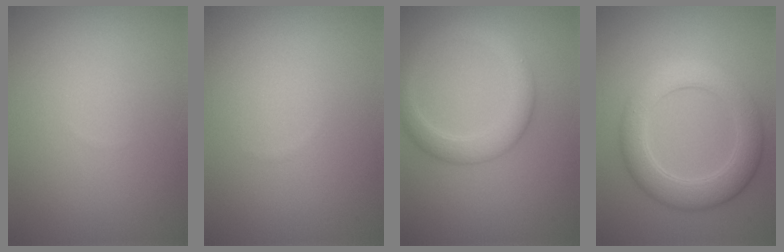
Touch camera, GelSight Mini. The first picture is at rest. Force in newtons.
{"total": 0.0}
{"total": 3.6, "press": 3.6, "slide": 0.3}
{"total": 5.2, "press": 5.2, "slide": 0.3}